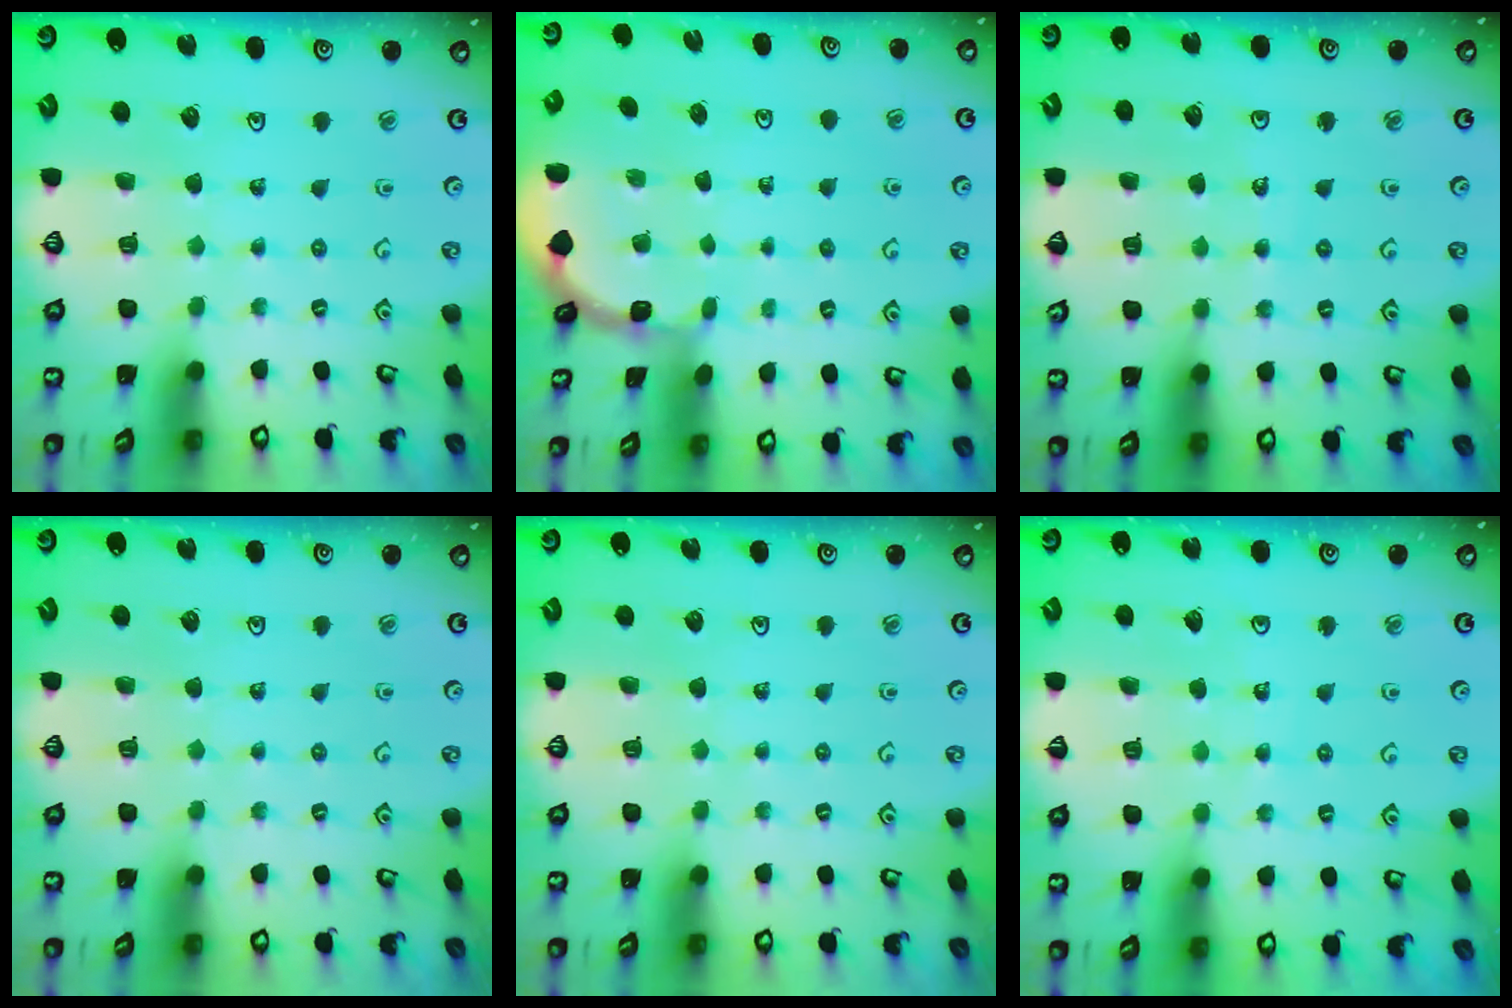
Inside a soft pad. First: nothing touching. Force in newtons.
{"total": 1.2, "press": 1.1, "slide": 0.1}
{"total": 5.1, "press": 5.1, "slide": 0.5}
{"total": 0.0}
{"total": 0.0}
{"total": 2.7, "press": 2.7, "slide": 0.3}